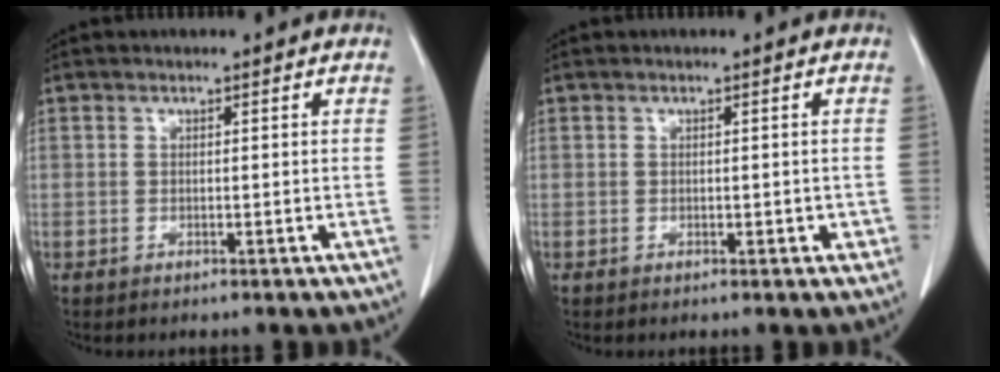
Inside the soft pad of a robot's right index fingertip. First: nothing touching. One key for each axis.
{"total": 1.5, "fx": -0.2, "fy": 0.9, "fz": 1.2, "tx": -0.013, "ty": 0.004, "tz": 0.001}